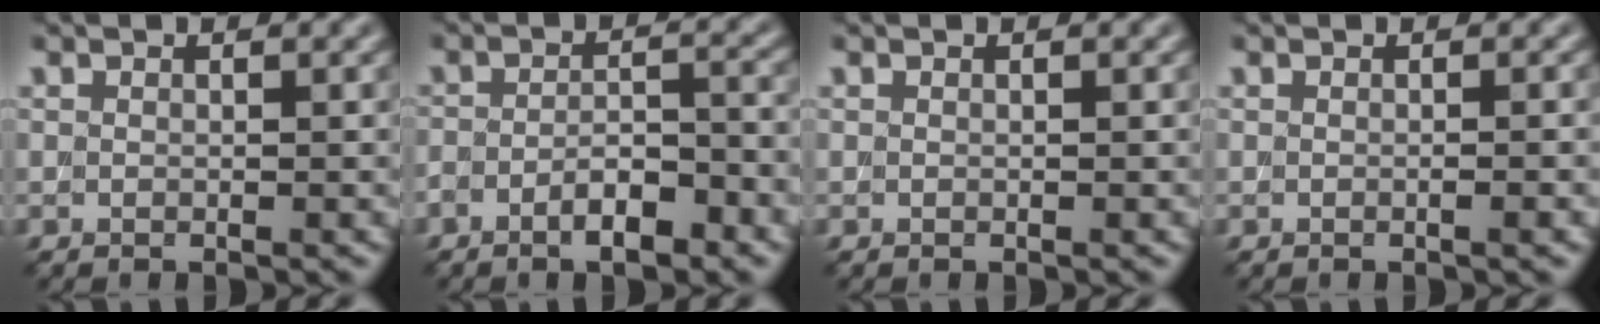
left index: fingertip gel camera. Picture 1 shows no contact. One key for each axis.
{"total": 4.1, "fx": -2.4, "fy": 1.3, "fz": 3.1, "tx": -0.055, "ty": 0.004, "tz": -0.041}
{"total": 0.0}
{"total": 1.6, "fx": 0.0, "fy": 0.7, "fz": 1.4, "tx": -0.004, "ty": -0.003, "tz": -0.009}